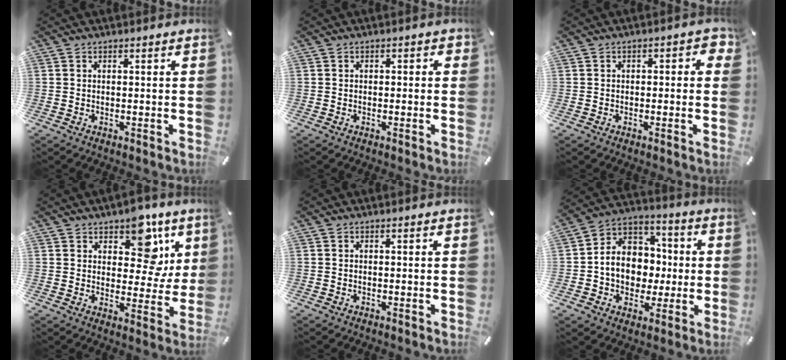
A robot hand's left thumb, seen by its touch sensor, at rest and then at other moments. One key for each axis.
{"total": 1.0, "fx": -0.5, "fy": 0.8, "fz": 0.5, "tx": -0.008, "ty": 0.005, "tz": -0.011}
{"total": 2.4, "fx": -0.6, "fy": 1.6, "fz": 1.8, "tx": -0.024, "ty": 0.007, "tz": -0.015}
{"total": 13.0, "fx": 7.1, "fy": 8.0, "fz": 7.3, "tx": -0.084, "ty": -0.050, "tz": 0.122}
{"total": 0.0}
{"total": 11.6, "fx": -1.5, "fy": 10.6, "fz": 4.6, "tx": -0.096, "ty": 0.003, "tz": -0.021}